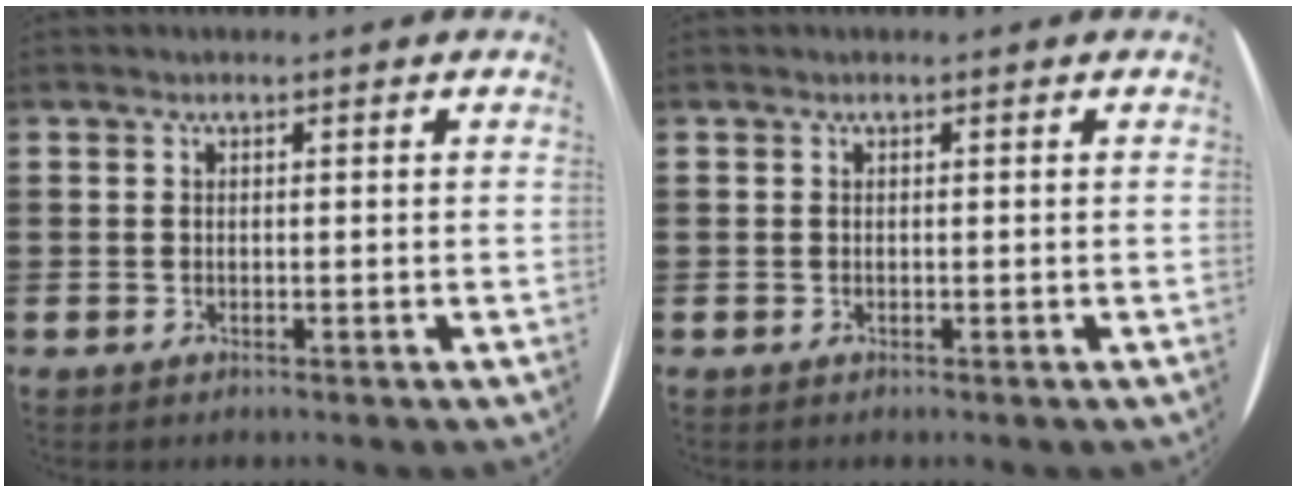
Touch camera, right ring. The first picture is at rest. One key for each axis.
{"total": 0.0}